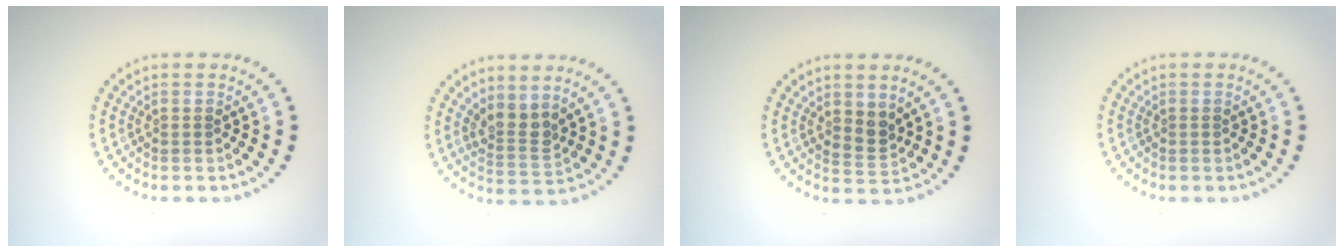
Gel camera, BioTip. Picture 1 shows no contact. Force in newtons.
{"total": 2.5, "press": 1.9, "slide": 1.6}
{"total": 1.9, "press": 1.6, "slide": 1.0}
{"total": 0.0}